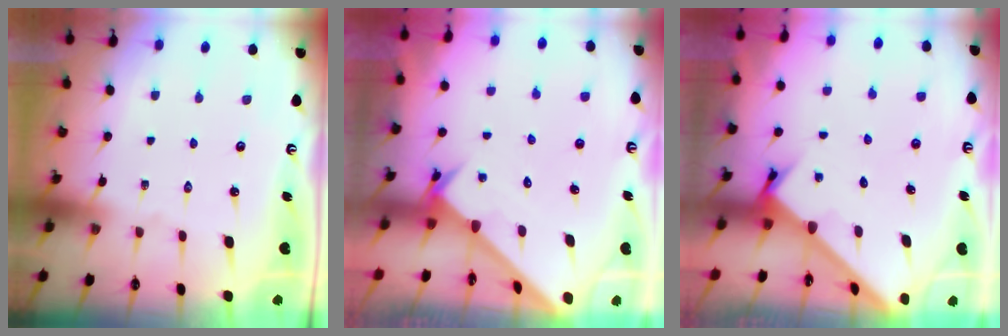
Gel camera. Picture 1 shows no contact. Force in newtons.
{"total": 2.7, "press": 2.7, "slide": 0.2}
{"total": 2.1, "press": 2.1, "slide": 0.2}